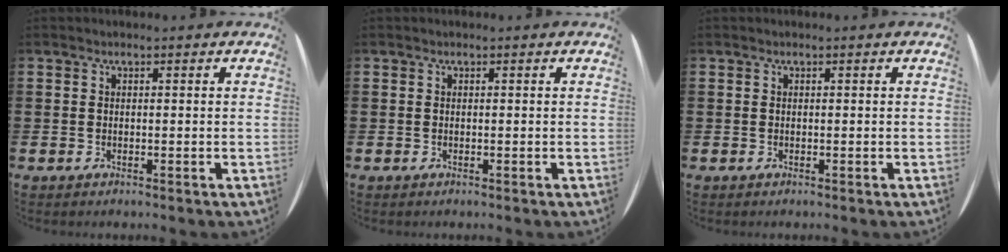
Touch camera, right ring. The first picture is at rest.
{"total": 0.0}
{"total": 0.0}